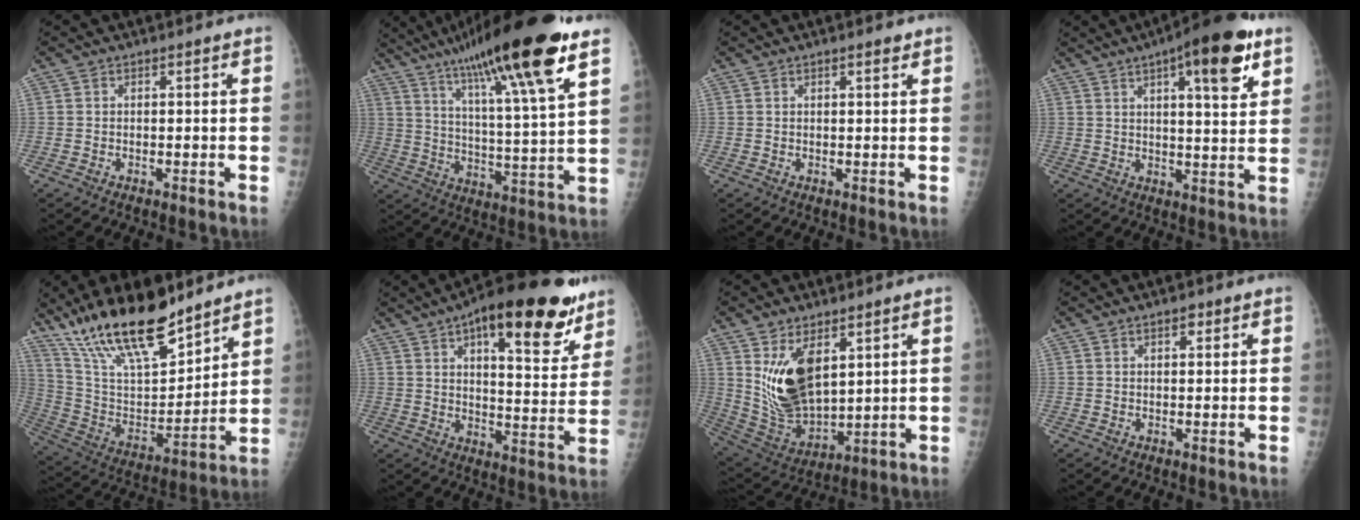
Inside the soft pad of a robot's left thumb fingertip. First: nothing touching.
{"total": 23.4, "force": [14.8, 2.2, 18.0], "torque": [-0.288, -0.042, 0.241]}
{"total": 1.4, "force": [1.0, 0.3, 0.9], "torque": [-0.012, -0.005, 0.014]}
{"total": 14.8, "force": [7.7, 4.0, 12.0], "torque": [-0.151, -0.023, 0.106]}
{"total": 22.7, "force": [17.2, 6.9, 13.0], "torque": [-0.203, -0.074, 0.316]}
{"total": 23.2, "force": [14.0, 8.1, 16.7], "torque": [-0.203, -0.043, 0.202]}
{"total": 14.3, "force": [5.1, 7.6, 11.0], "torque": [-0.179, -0.033, 0.121]}
{"total": 1.6, "force": [1.0, 0.8, 1.0], "torque": [-0.009, -0.003, 0.013]}